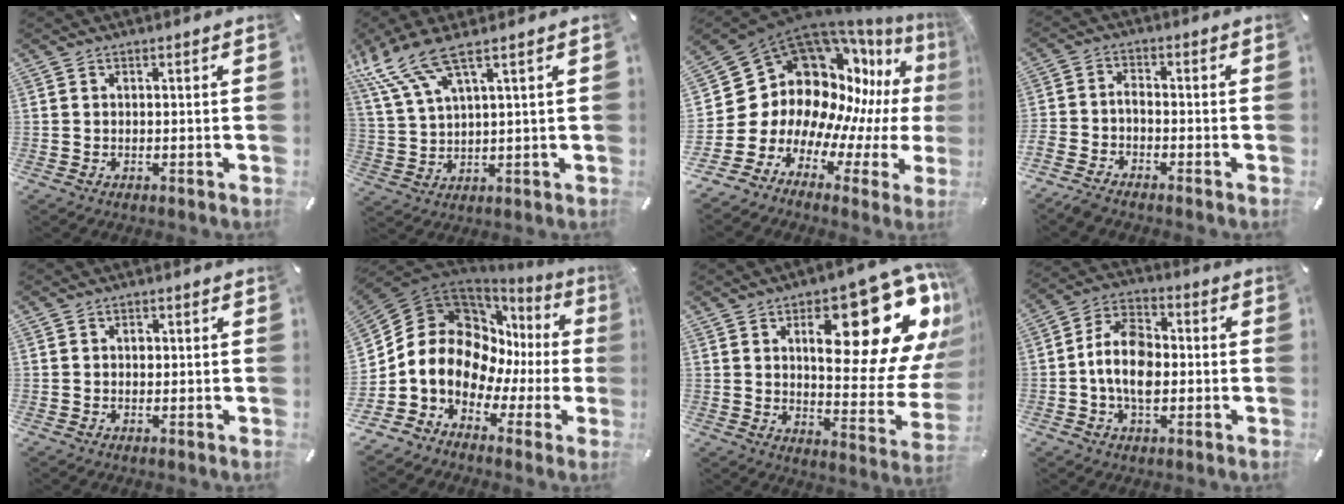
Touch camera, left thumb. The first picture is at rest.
{"total": 10.6, "force": [6.1, 3.4, 8.0], "torque": [-0.180, -0.018, 0.113]}
{"total": 18.8, "force": [7.1, 14.5, 9.6], "torque": [-0.179, -0.124, 0.159]}
{"total": 3.8, "force": [-3.4, 1.1, 1.4], "torque": [-0.044, 0.006, -0.072]}
{"total": 1.2, "force": [0.1, 1.0, 0.7], "torque": [-0.007, 0.001, 0.000]}
{"total": 15.5, "force": [1.0, 13.3, 7.9], "torque": [-0.169, -0.039, 0.022]}
{"total": 26.1, "force": [11.3, 10.7, 20.9], "torque": [-0.268, -0.087, 0.184]}
{"total": 10.4, "force": [-1.9, 6.8, 7.6], "torque": [-0.148, 0.015, -0.034]}